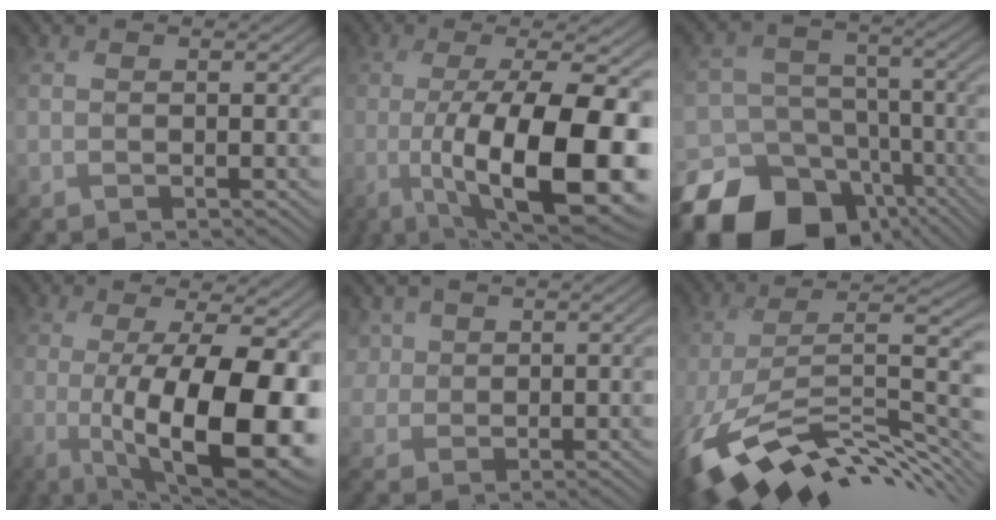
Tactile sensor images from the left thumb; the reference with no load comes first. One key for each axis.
{"total": 14.8, "fx": -3.2, "fy": 5.1, "fz": 13.6, "tx": -0.237, "ty": -0.024, "tz": -0.040}
{"total": 17.6, "fx": -11.0, "fy": 12.6, "fz": 5.6, "tx": -0.166, "ty": -0.051, "tz": -0.160}
{"total": 15.2, "fx": -1.6, "fy": 5.4, "fz": 14.1, "tx": -0.220, "ty": -0.022, "tz": -0.004}
{"total": 3.1, "fx": 1.8, "fy": 2.5, "fz": -0.1, "tx": -0.012, "ty": 0.006, "tz": 0.039}
{"total": 14.7, "fx": -8.2, "fy": 6.1, "fz": 10.6, "tx": -0.233, "ty": -0.019, "tz": -0.127}